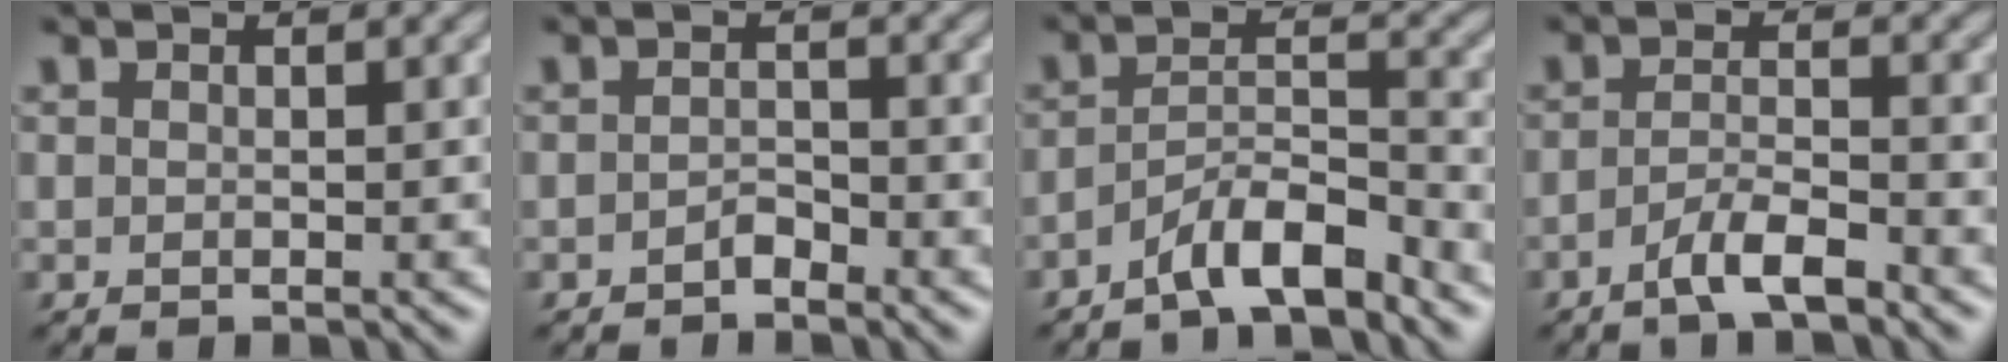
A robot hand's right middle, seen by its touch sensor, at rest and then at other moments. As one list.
[{"total": 1.1, "force": [-0.9, 0.5, 0.5], "torque": [-0.010, 0.005, -0.016]}, {"total": 4.6, "force": [-3.6, 1.0, 2.7], "torque": [-0.045, 0.009, -0.068]}, {"total": 3.3, "force": [-2.1, 0.7, 2.4], "torque": [-0.046, 0.003, -0.045]}]